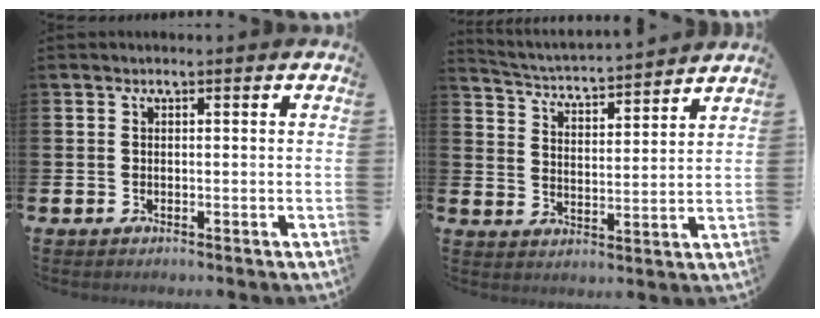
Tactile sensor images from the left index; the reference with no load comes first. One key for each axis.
{"total": 4.0, "fx": 4.0, "fy": -0.1, "fz": 0.4, "tx": -0.030, "ty": -0.041, "tz": 0.063}